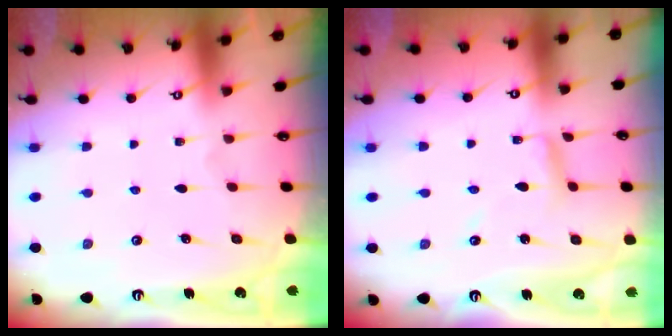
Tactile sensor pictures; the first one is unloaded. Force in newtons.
{"total": 3.9, "press": 3.8, "slide": 0.3}